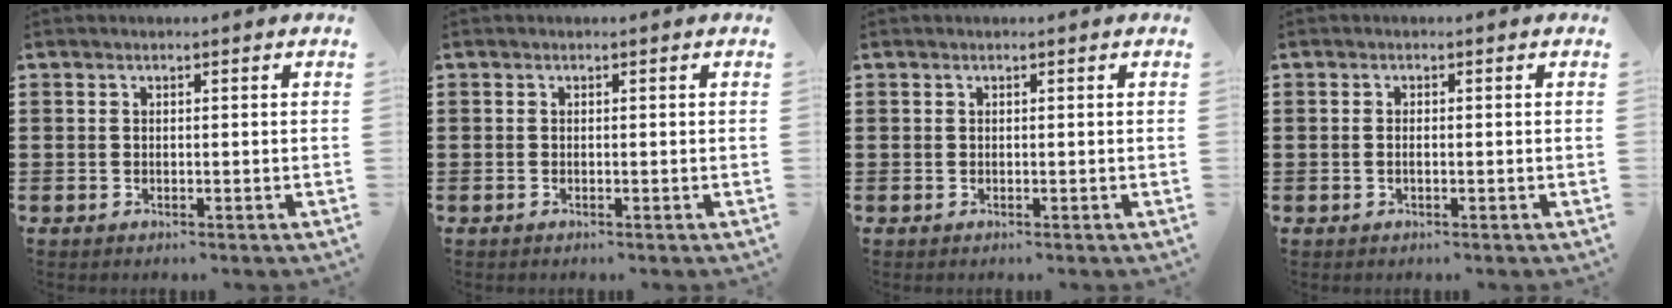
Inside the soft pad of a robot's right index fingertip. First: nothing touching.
{"total": 0.0}
{"total": 0.0}
{"total": 0.8, "force": [-0.2, 0.2, 0.7], "torque": [-0.016, -0.004, -0.003]}